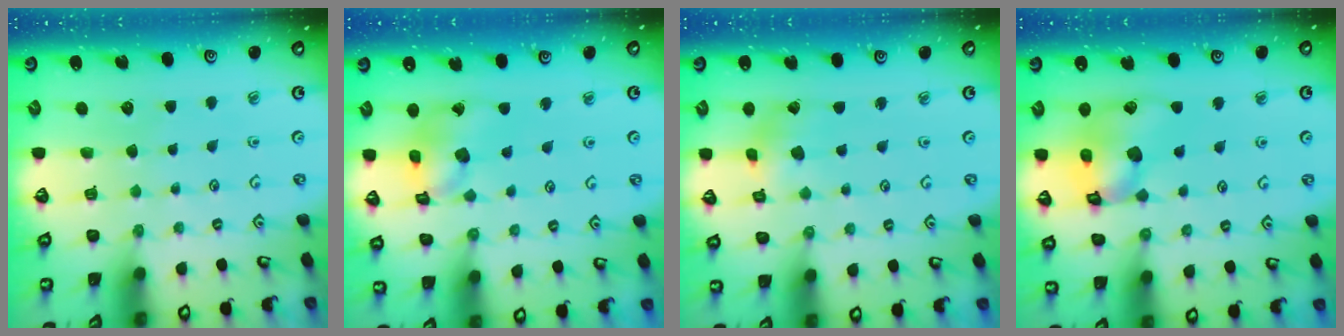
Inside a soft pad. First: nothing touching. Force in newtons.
{"total": 12.8, "press": 12.7, "slide": 1.6}
{"total": 2.5, "press": 2.5, "slide": 0.4}
{"total": 13.8, "press": 13.7, "slide": 1.9}